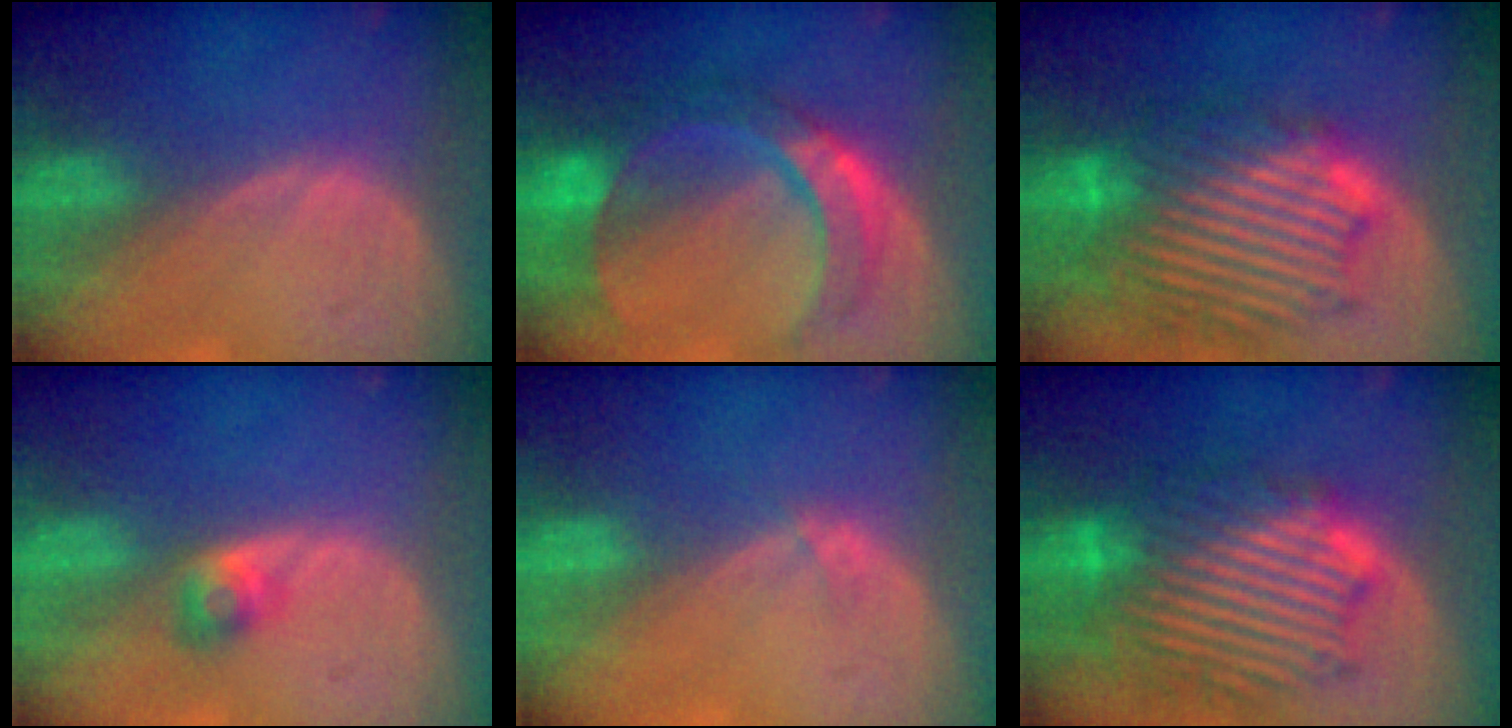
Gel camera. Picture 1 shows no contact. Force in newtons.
{"total": 9.1, "press": 9.1, "slide": 0.8}
{"total": 13.1, "press": 13.0, "slide": 1.1}
{"total": 2.6, "press": 2.4, "slide": 1.0}
{"total": 1.2, "press": 0.9, "slide": 0.7}
{"total": 13.2, "press": 13.2, "slide": 1.0}